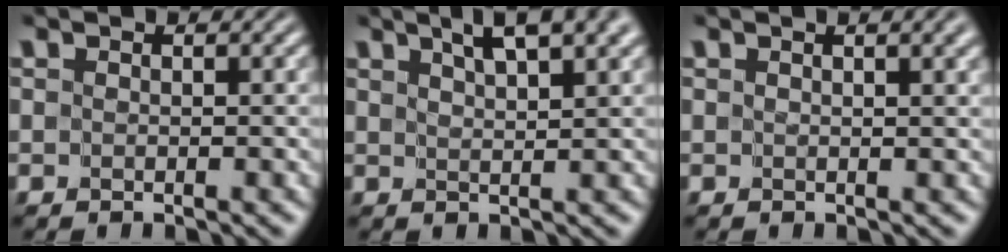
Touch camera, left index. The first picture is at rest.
{"total": 6.4, "force": [4.4, 1.6, 4.3], "torque": [-0.050, 0.021, 0.049]}
{"total": 5.1, "force": [2.7, 2.1, 3.8], "torque": [-0.026, 0.022, 0.012]}